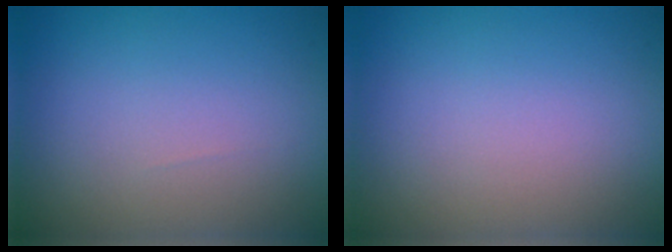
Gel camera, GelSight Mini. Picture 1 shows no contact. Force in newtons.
{"total": 0.0}